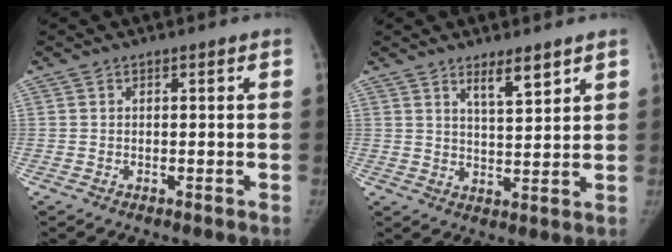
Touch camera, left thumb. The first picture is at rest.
{"total": 5.3, "force": [3.7, 1.3, 3.6], "torque": [-0.051, -0.033, 0.065]}